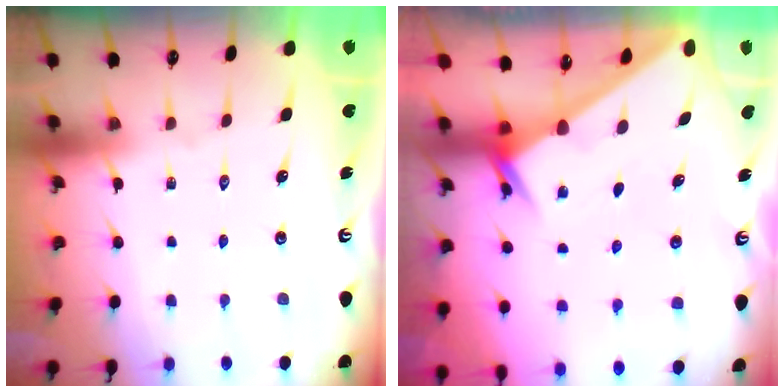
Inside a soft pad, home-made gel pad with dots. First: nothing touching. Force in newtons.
{"total": 2.1, "press": 2.1, "slide": 0.1}